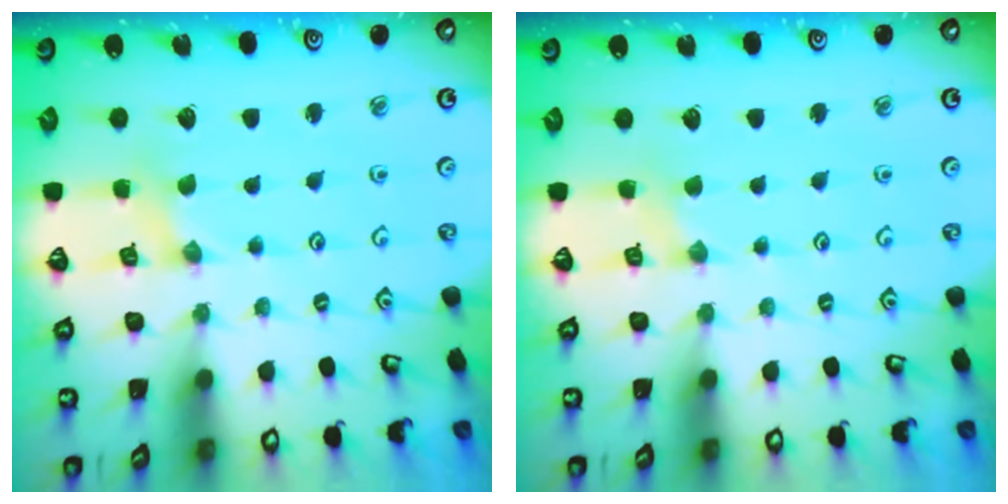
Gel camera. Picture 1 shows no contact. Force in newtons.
{"total": 1.3, "press": 1.3, "slide": 0.2}